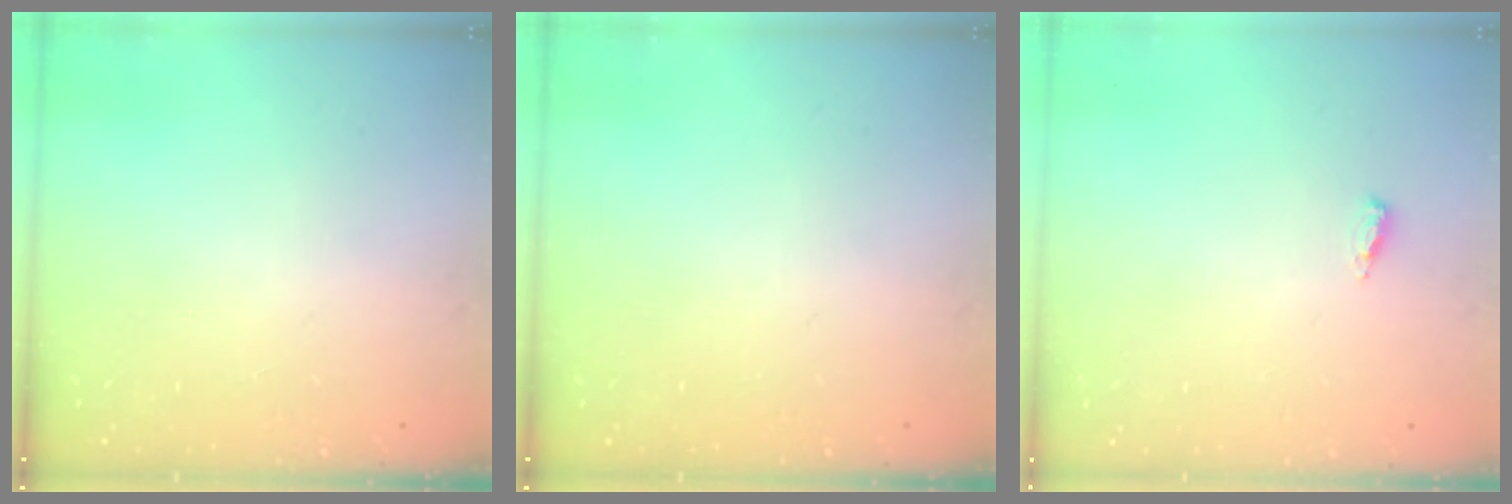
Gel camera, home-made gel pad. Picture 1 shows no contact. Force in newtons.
{"total": 0.0}
{"total": 2.7, "press": 2.5, "slide": 1.0}